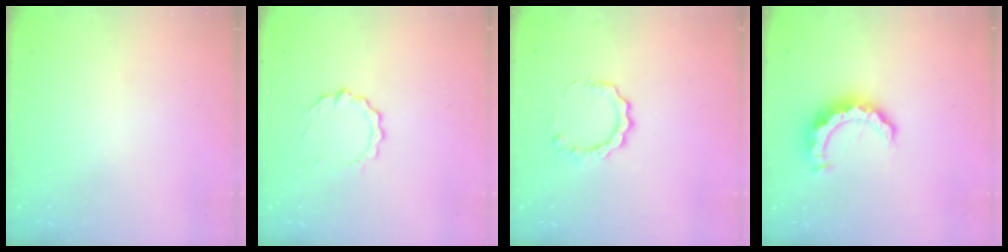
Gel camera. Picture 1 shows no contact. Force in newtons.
{"total": 6.9, "press": 6.9, "slide": 0.5}
{"total": 6.0, "press": 6.0, "slide": 0.4}
{"total": 9.2, "press": 9.1, "slide": 1.0}